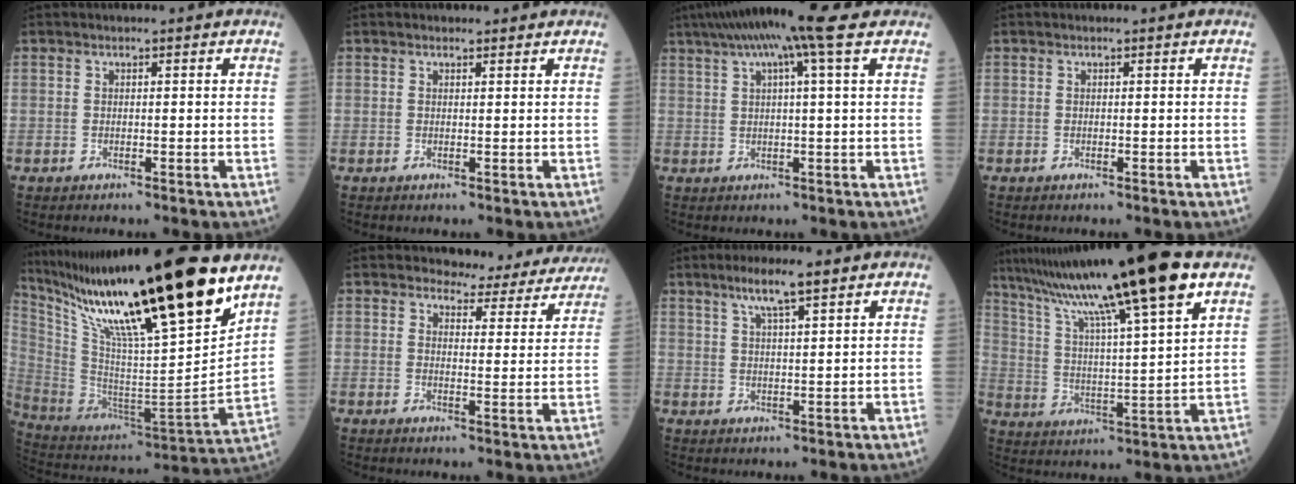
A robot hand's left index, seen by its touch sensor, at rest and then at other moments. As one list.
[{"total": 1.0, "force": [0.9, 0.3, 0.1], "torque": [-0.010, 0.003, 0.012]}, {"total": 10.8, "force": [7.0, -0.2, 8.3], "torque": [-0.141, 0.037, 0.104]}, {"total": 0.0}, {"total": 30.5, "force": [21.6, 1.9, 21.5], "torque": [-0.382, -0.030, 0.367]}, {"total": 10.4, "force": [10.0, 2.7, 1.2], "torque": [0.007, -0.021, 0.096]}, {"total": 5.5, "force": [3.7, 0.3, 4.1], "torque": [-0.078, 0.008, 0.067]}, {"total": 20.4, "force": [14.4, -0.3, 14.5], "torque": [-0.246, 0.028, 0.236]}]